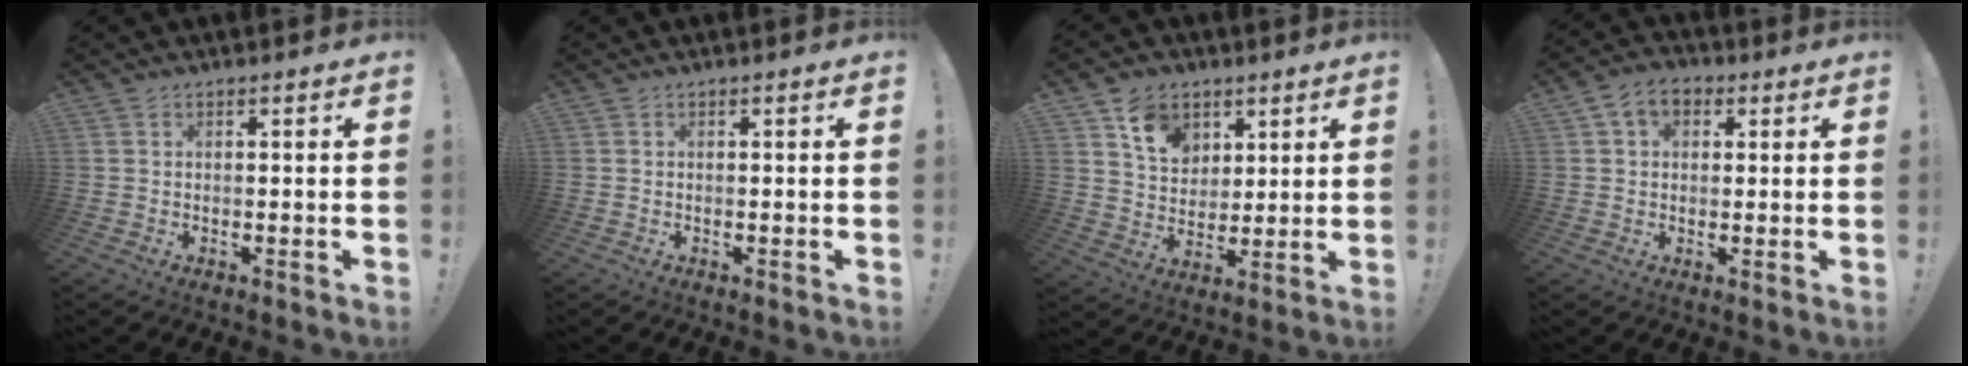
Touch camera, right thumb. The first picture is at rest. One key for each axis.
{"total": 0.0}
{"total": 11.5, "fx": 6.3, "fy": 8.6, "fz": 4.4, "tx": -0.067, "ty": -0.029, "tz": 0.124}
{"total": 6.6, "fx": 2.3, "fy": 4.8, "fz": 3.9, "tx": -0.065, "ty": 0.004, "tz": 0.045}